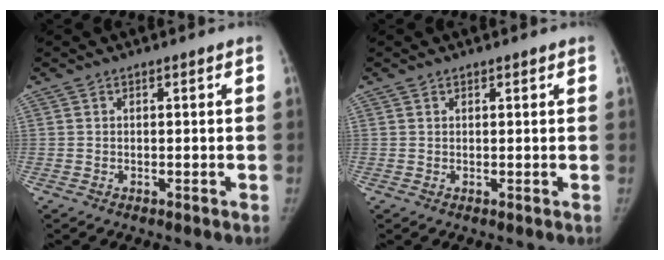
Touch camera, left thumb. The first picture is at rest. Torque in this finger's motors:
{"motor_torque": [-0.53, -0.40, -0.63, 0.37, -0.04]}